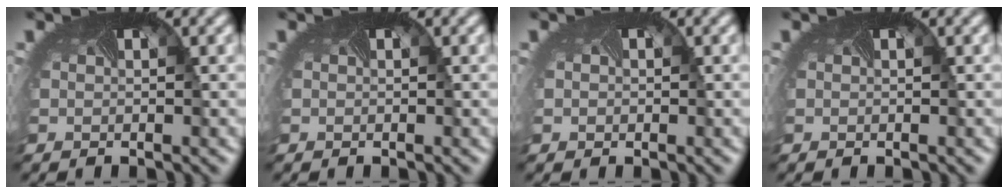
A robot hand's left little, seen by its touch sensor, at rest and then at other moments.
{"total": 0.0}
{"total": 0.5, "force": [0.0, 0.5, -0.3], "torque": [0.003, -0.005, 0.001]}
{"total": 0.0}